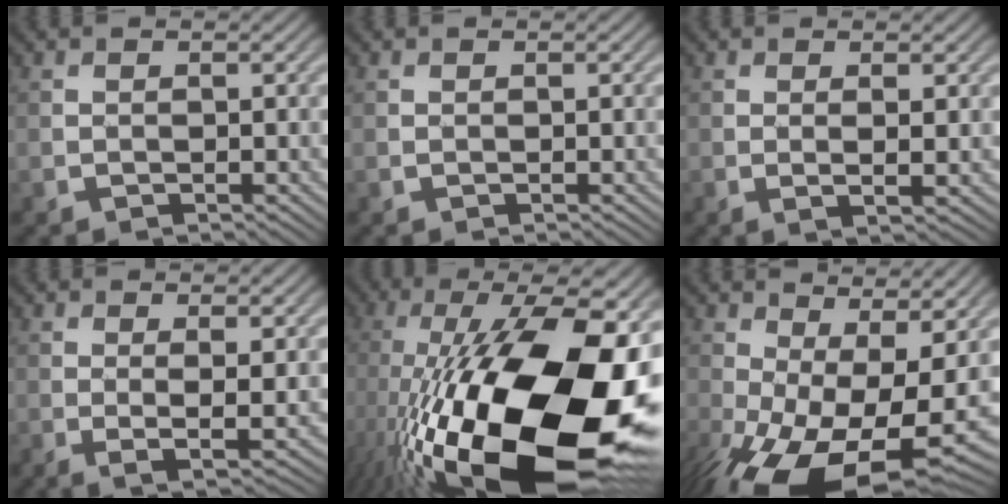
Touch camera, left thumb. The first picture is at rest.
{"total": 0.0}
{"total": 2.0, "force": [0.5, 0.3, 1.9], "torque": [-0.039, -0.003, 0.009]}
{"total": 3.3, "force": [0.8, 0.6, 3.1], "torque": [-0.064, -0.009, 0.016]}
{"total": 22.5, "force": [-4.5, 9.3, 20.0], "torque": [-0.369, -0.012, -0.070]}
{"total": 17.4, "force": [-4.2, 8.5, 14.5], "torque": [-0.282, -0.061, -0.034]}